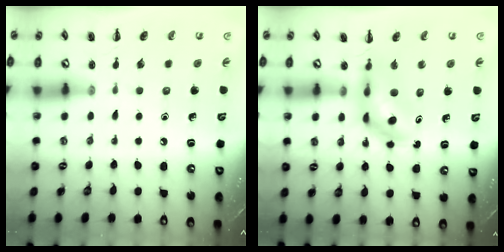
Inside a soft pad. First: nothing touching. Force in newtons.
{"total": 5.8, "press": 5.8, "slide": 0.9}